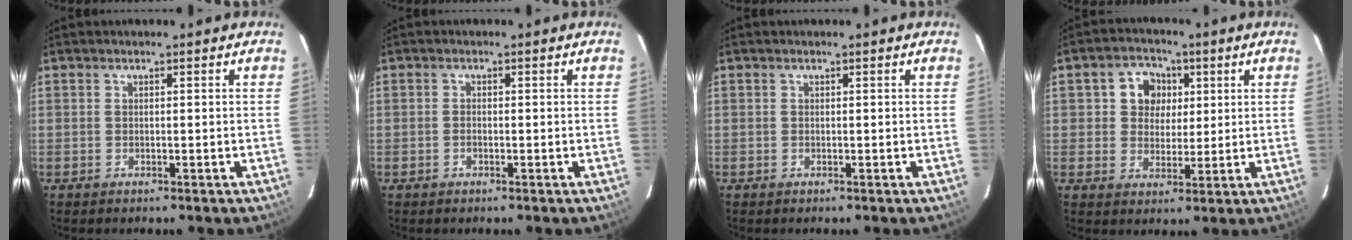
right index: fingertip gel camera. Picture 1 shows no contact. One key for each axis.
{"total": 1.0, "fx": -0.5, "fy": 0.5, "fz": 0.7, "tx": -0.015, "ty": 0.002, "tz": -0.010}
{"total": 0.0}
{"total": 7.1, "fx": 1.8, "fy": 6.2, "fz": 2.9, "tx": -0.054, "ty": 0.018, "tz": 0.030}